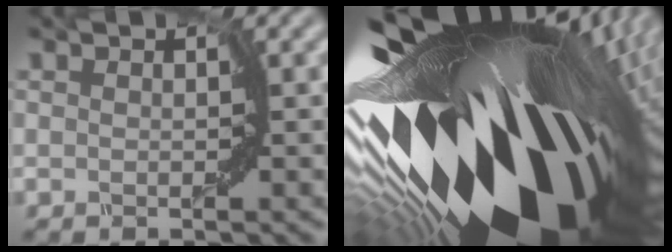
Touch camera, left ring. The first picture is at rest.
{"total": 19.1, "force": [-1.2, 8.1, 17.3], "torque": [-0.303, -0.060, -0.005]}